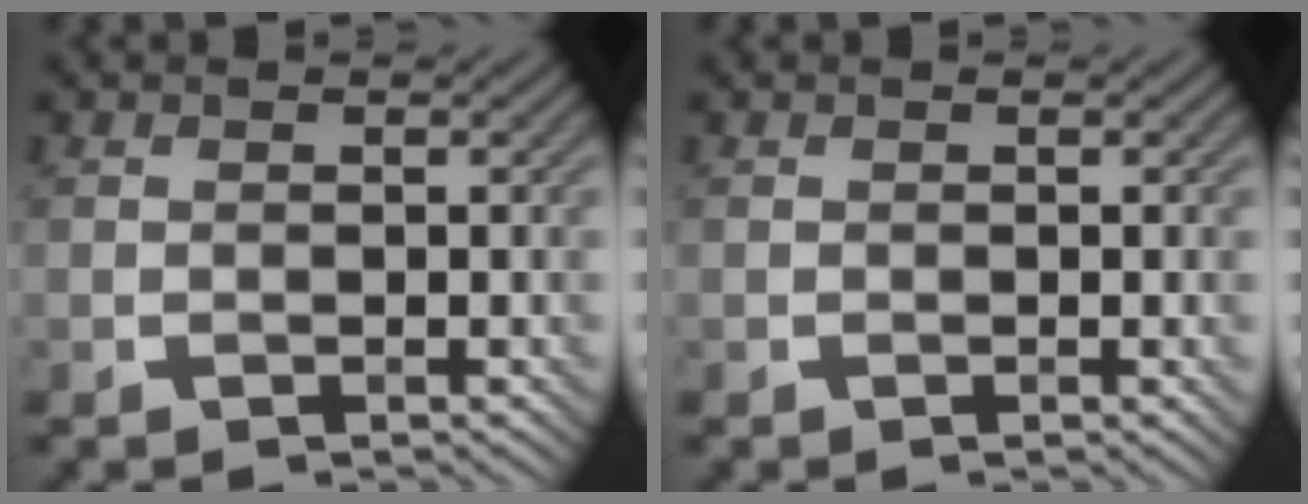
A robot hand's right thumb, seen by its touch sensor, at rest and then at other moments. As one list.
[{"total": 0.7, "force": [0.0, 0.1, 0.7], "torque": [-0.011, -0.001, -0.001]}]